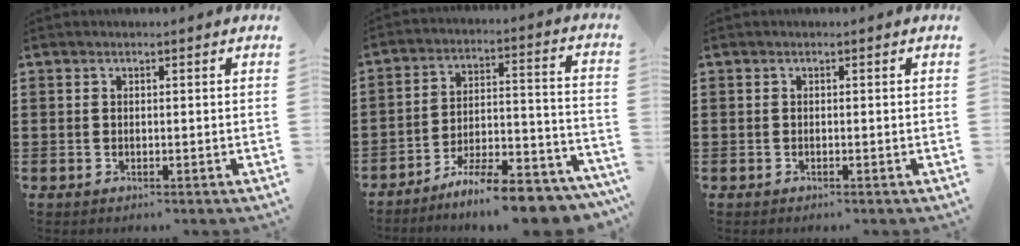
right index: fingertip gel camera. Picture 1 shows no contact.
{"total": 9.6, "force": [-8.7, 0.5, 4.1], "torque": [-0.046, 0.025, -0.164]}
{"total": 0.0}